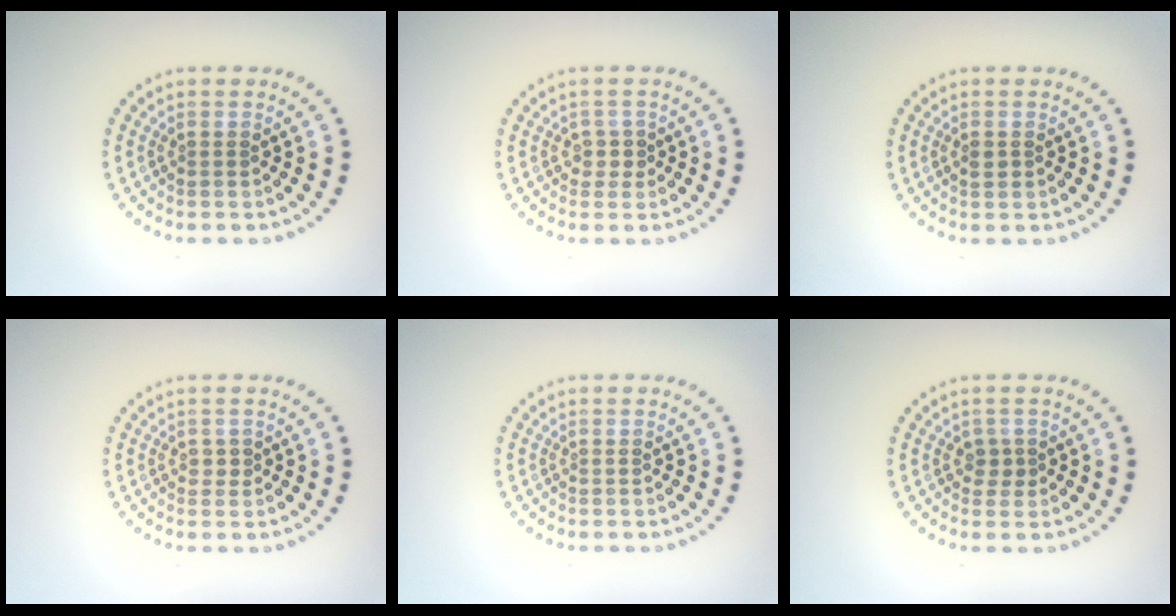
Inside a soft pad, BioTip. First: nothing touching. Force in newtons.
{"total": 1.4, "press": 1.1, "slide": 0.8}
{"total": 0.9, "press": 0.9, "slide": 0.2}
{"total": 0.8, "press": 0.8, "slide": 0.2}
{"total": 0.0}
{"total": 1.2, "press": 1.1, "slide": 0.5}